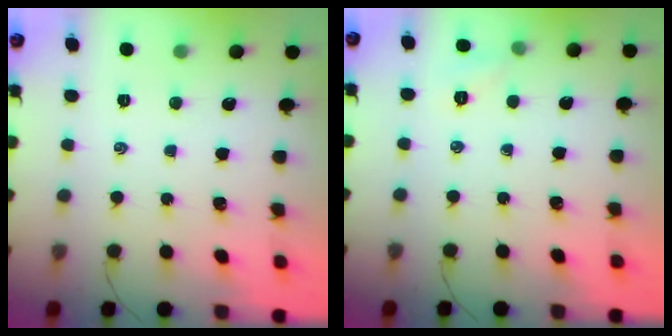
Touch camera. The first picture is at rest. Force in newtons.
{"total": 4.6, "press": 4.5, "slide": 1.3}